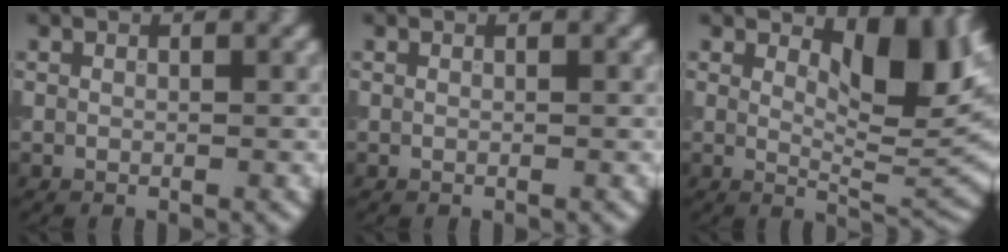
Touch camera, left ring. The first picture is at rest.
{"total": 0.0}
{"total": 6.9, "force": [2.7, 2.8, 5.6], "torque": [-0.075, -0.008, 0.041]}